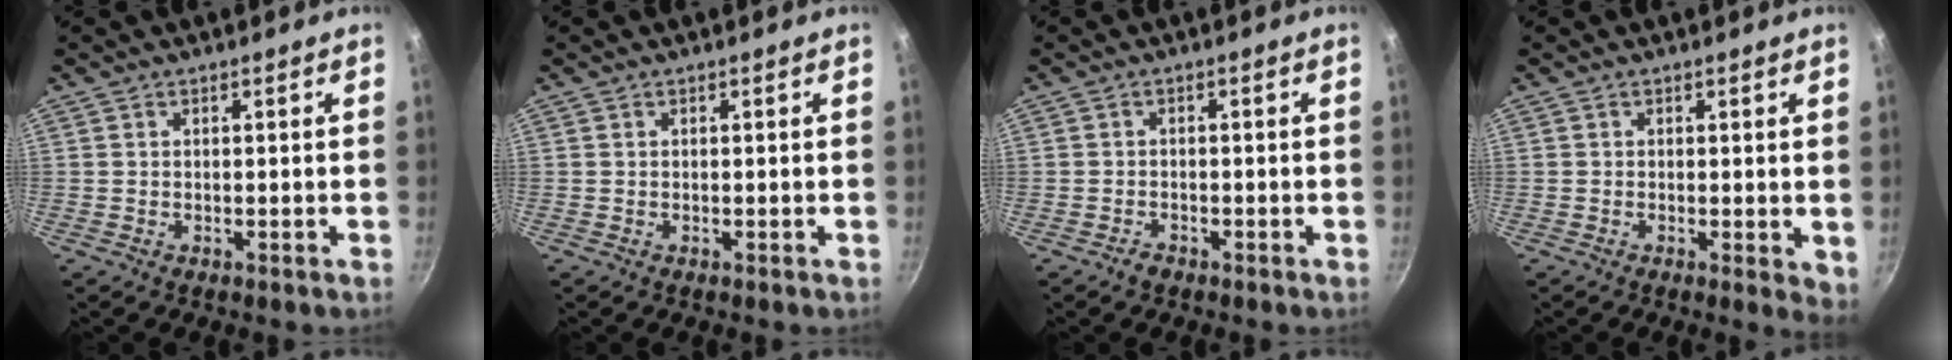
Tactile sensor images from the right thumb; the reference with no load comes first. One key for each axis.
{"total": 0.0}
{"total": 1.5, "fx": -1.2, "fy": 0.8, "fz": 0.4, "tx": -0.008, "ty": 0.004, "tz": -0.022}
{"total": 3.1, "fx": -0.1, "fy": 1.1, "fz": 2.9, "tx": -0.037, "ty": -0.009, "tz": -0.005}